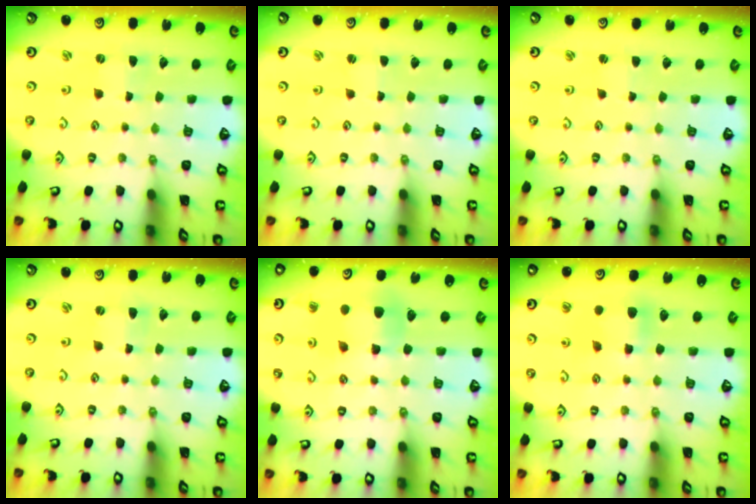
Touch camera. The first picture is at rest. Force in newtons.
{"total": 0.0}
{"total": 1.6, "press": 1.6, "slide": 0.1}
{"total": 0.0}
{"total": 6.6, "press": 6.6, "slide": 0.8}
{"total": 6.2, "press": 6.2, "slide": 0.8}